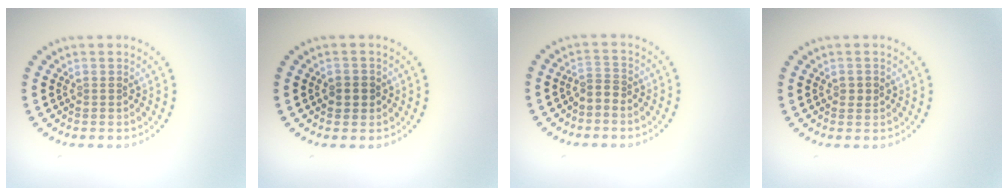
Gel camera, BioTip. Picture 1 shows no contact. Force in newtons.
{"total": 1.7, "press": 1.6, "slide": 0.5}
{"total": 1.6, "press": 1.0, "slide": 1.2}
{"total": 0.9, "press": 0.9, "slide": 0.0}